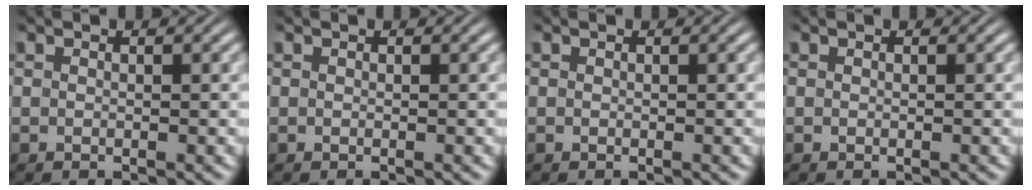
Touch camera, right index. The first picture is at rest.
{"total": 0.0}
{"total": 0.0}
{"total": 0.0}